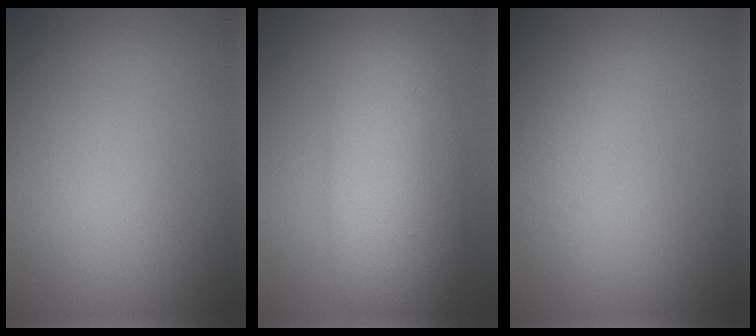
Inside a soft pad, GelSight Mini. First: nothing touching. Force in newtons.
{"total": 8.6, "press": 8.6, "slide": 0.4}
{"total": 2.1, "press": 2.1, "slide": 0.1}